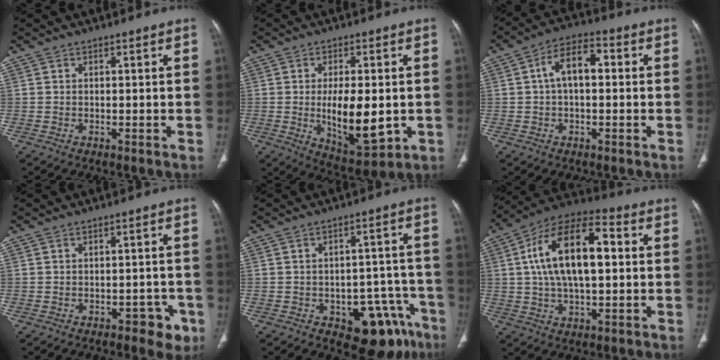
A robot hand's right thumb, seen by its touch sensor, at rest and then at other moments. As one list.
[{"total": 12.9, "force": [-1.4, 5.7, 11.5], "torque": [-0.167, -0.017, -0.009]}, {"total": 8.1, "force": [0.8, 4.4, 6.8], "torque": [-0.112, 0.028, 0.005]}, {"total": 4.5, "force": [-2.3, 2.6, 2.8], "torque": [-0.012, 0.014, -0.027]}, {"total": 13.0, "force": [-7.0, 7.3, 8.1], "torque": [-0.052, 0.052, -0.084]}, {"total": 18.2, "force": [2.5, 8.7, 15.7], "torque": [-0.272, 0.026, 0.036]}]